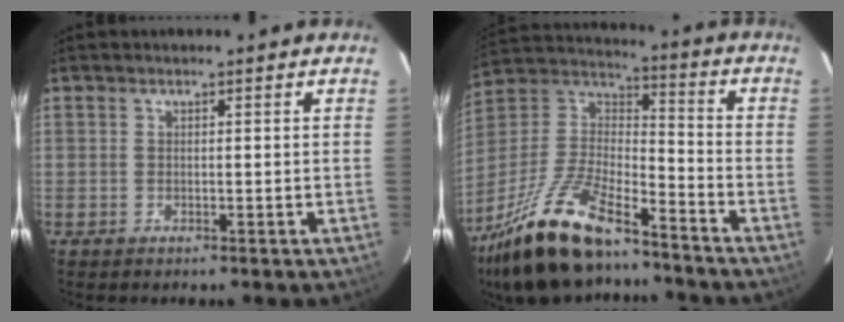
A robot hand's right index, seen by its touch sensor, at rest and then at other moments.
{"total": 19.9, "force": [-14.7, 5.6, 12.2], "torque": [-0.271, -0.012, -0.274]}